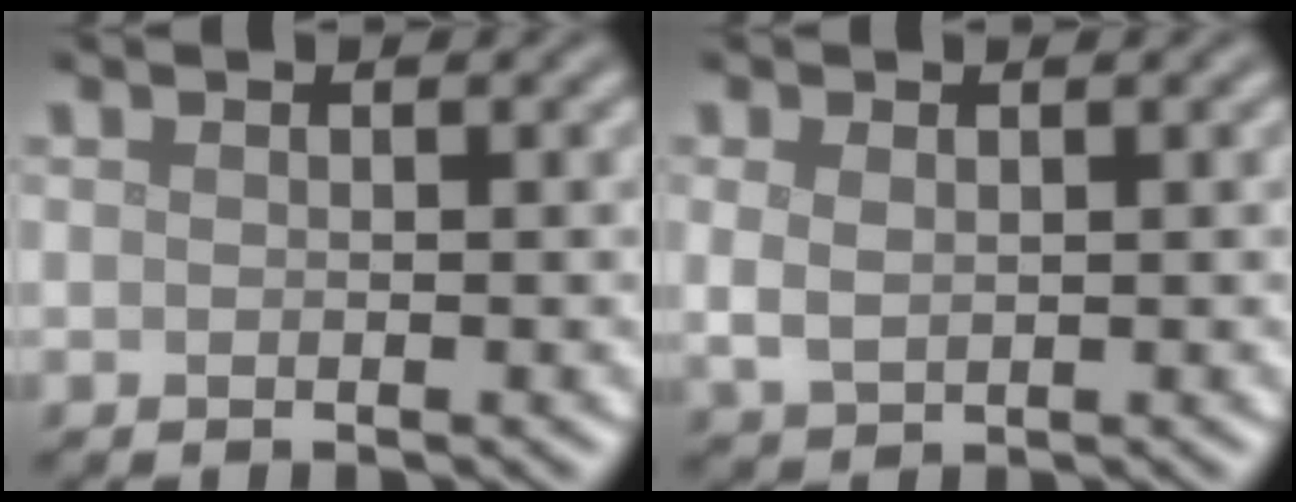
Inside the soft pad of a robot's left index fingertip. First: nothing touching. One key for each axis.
{"total": 1.9, "fx": 0.3, "fy": 1.3, "fz": 1.4, "tx": -0.033, "ty": -0.002, "tz": 0.012}